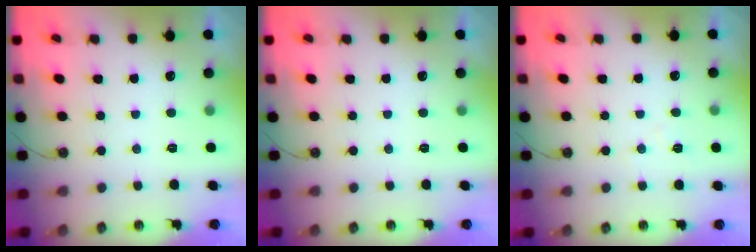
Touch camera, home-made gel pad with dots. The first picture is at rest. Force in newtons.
{"total": 0.0}
{"total": 4.9, "press": 4.9, "slide": 0.6}